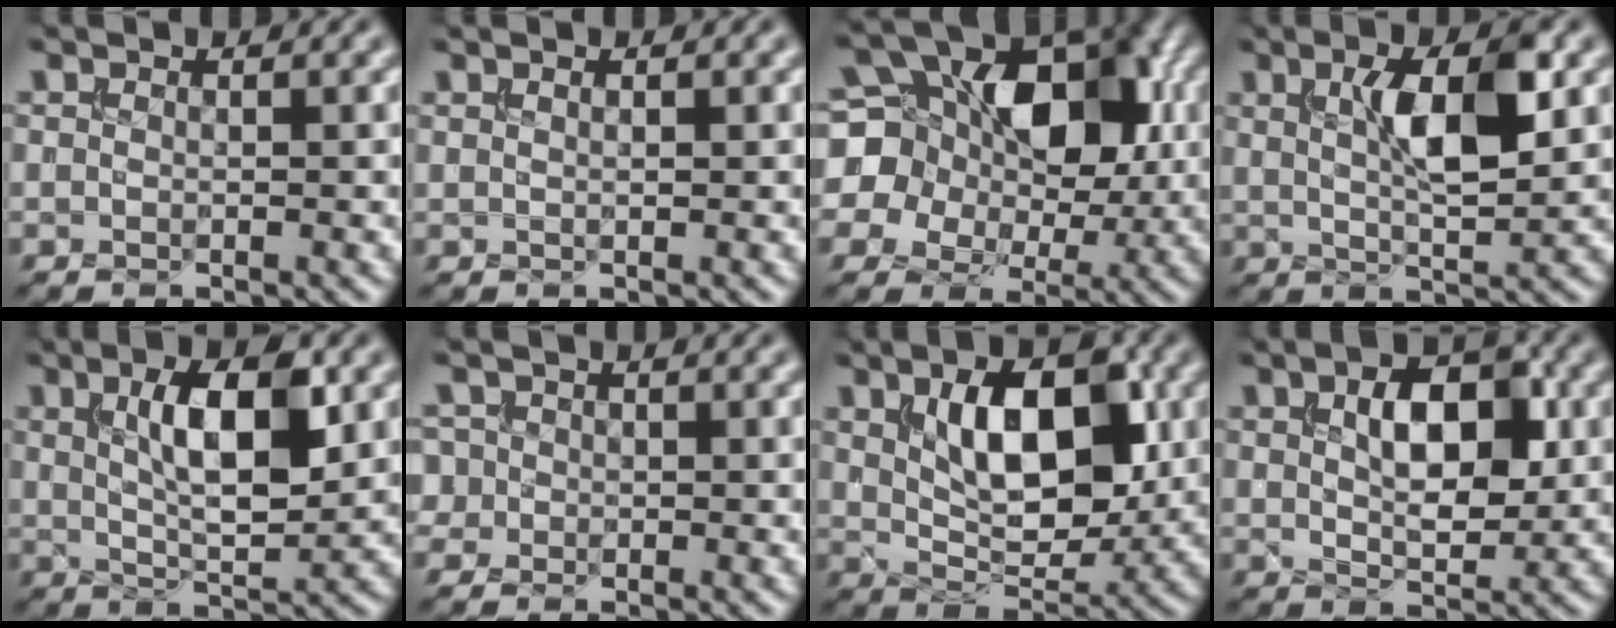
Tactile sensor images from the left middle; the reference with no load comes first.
{"total": 0.5, "force": [0.3, 0.0, 0.4], "torque": [-0.008, 0.001, 0.005]}
{"total": 12.0, "force": [1.5, 9.0, 7.8], "torque": [-0.120, 0.006, 0.017]}
{"total": 5.9, "force": [1.7, 1.5, 5.4], "torque": [-0.095, 0.004, 0.029]}
{"total": 7.0, "force": [2.0, 2.4, 6.3], "torque": [-0.104, 0.004, 0.034]}
{"total": 2.3, "force": [0.4, 2.1, 0.8], "torque": [-0.004, 0.013, -0.005]}
{"total": 8.4, "force": [2.1, 4.4, 6.8], "torque": [-0.112, -0.001, 0.038]}
{"total": 5.8, "force": [1.4, 3.1, 4.7], "torque": [-0.080, 0.004, 0.022]}